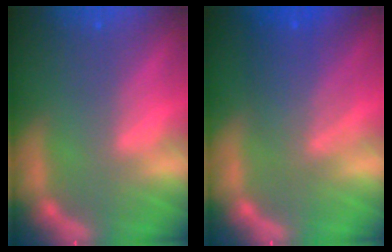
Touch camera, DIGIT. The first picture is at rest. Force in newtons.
{"total": 6.0}